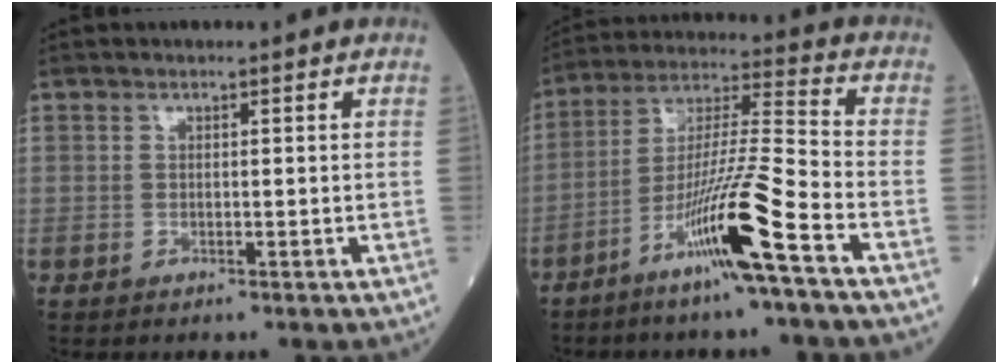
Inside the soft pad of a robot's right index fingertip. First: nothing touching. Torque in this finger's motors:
{"motor_torque": [1.66, -0.48, 1.05, 0.21]}